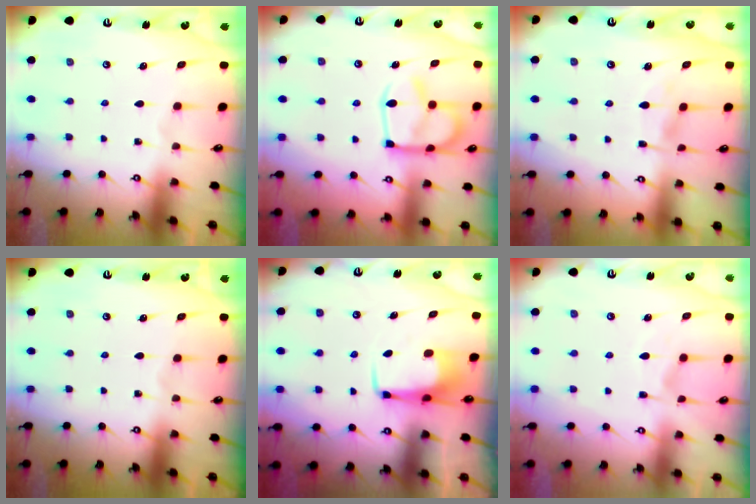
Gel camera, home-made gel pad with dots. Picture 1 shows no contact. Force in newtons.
{"total": 14.2, "press": 14.1, "slide": 1.2}
{"total": 2.3, "press": 2.1, "slide": 1.0}
{"total": 0.0}
{"total": 2.9, "press": 2.9, "slide": 0.4}
{"total": 5.4, "press": 5.2, "slide": 1.3}